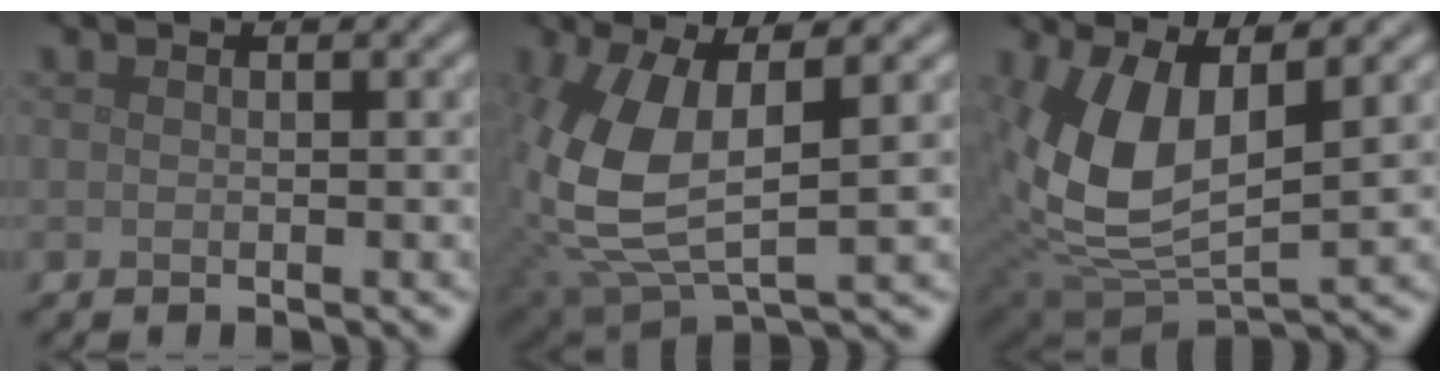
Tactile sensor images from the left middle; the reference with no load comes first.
{"total": 9.4, "force": [0.5, 4.4, 8.3], "torque": [-0.204, -0.010, 0.015]}
{"total": 9.5, "force": [2.2, 4.7, 8.0], "torque": [-0.183, -0.011, 0.043]}